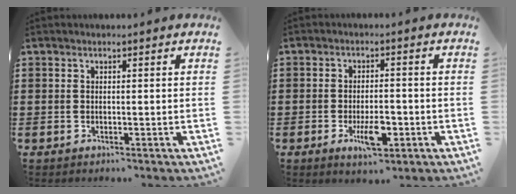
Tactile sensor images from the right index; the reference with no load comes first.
{"total": 5.6, "force": [-2.1, 2.3, 4.7], "torque": [-0.088, -0.005, -0.040]}